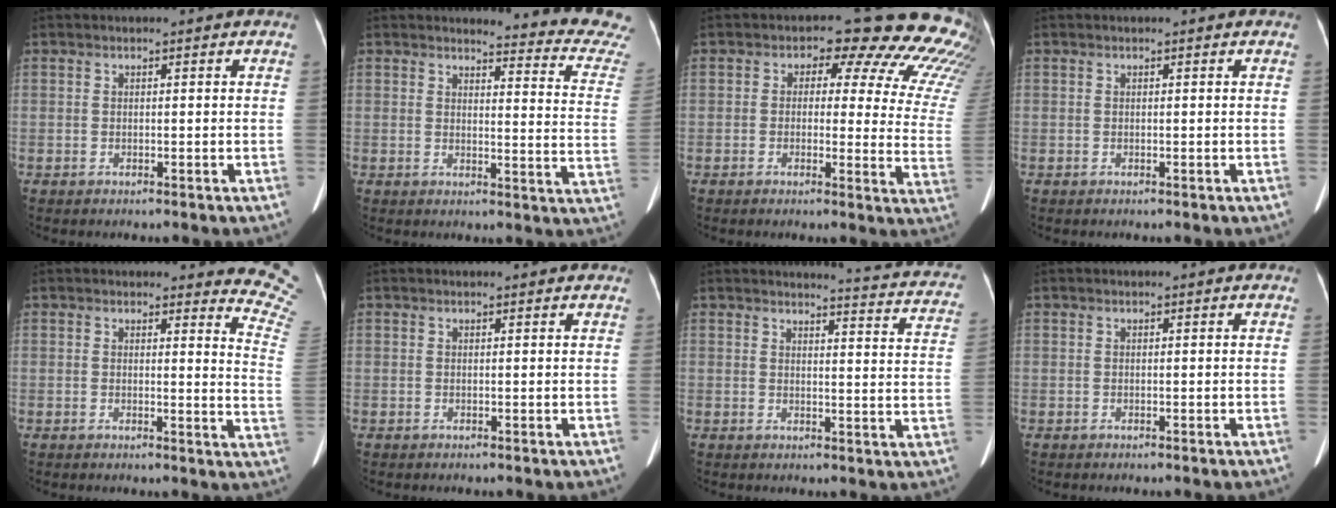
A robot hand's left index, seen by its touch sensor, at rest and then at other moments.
{"total": 14.6, "force": [14.5, -1.0, 1.3], "torque": [0.001, -0.143, 0.130]}
{"total": 17.5, "force": [12.9, 6.9, 9.5], "torque": [-0.092, -0.027, 0.112]}
{"total": 0.0}
{"total": 9.8, "force": [9.8, 0.4, 0.4], "torque": [0.026, -0.124, 0.060]}
{"total": 1.7, "force": [1.6, 0.2, 0.4], "torque": [-0.013, 0.007, 0.015]}
{"total": 12.9, "force": [12.3, 1.1, 3.5], "torque": [-0.023, -0.065, 0.106]}
{"total": 0.0}